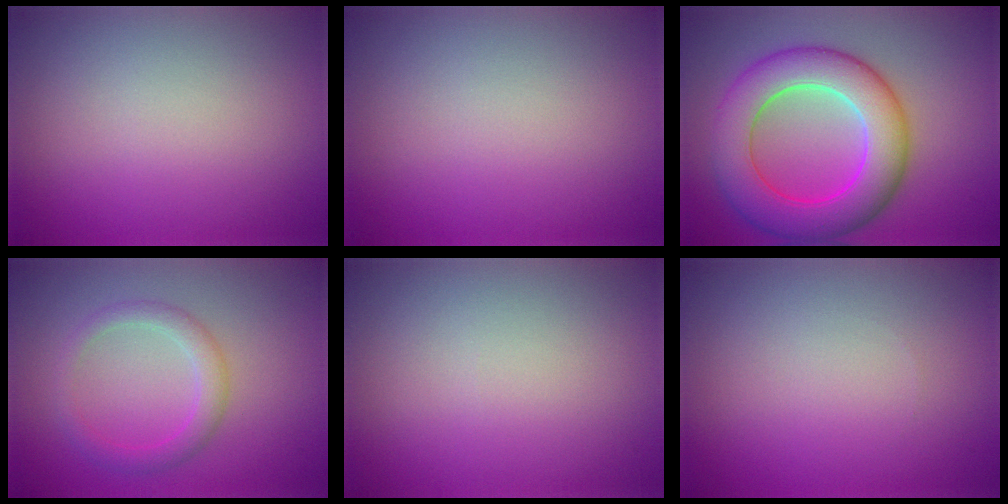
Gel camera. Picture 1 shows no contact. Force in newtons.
{"total": 0.0}
{"total": 8.8, "press": 8.8, "slide": 0.3}
{"total": 2.5, "press": 2.4, "slide": 0.2}
{"total": 0.0}
{"total": 0.0}